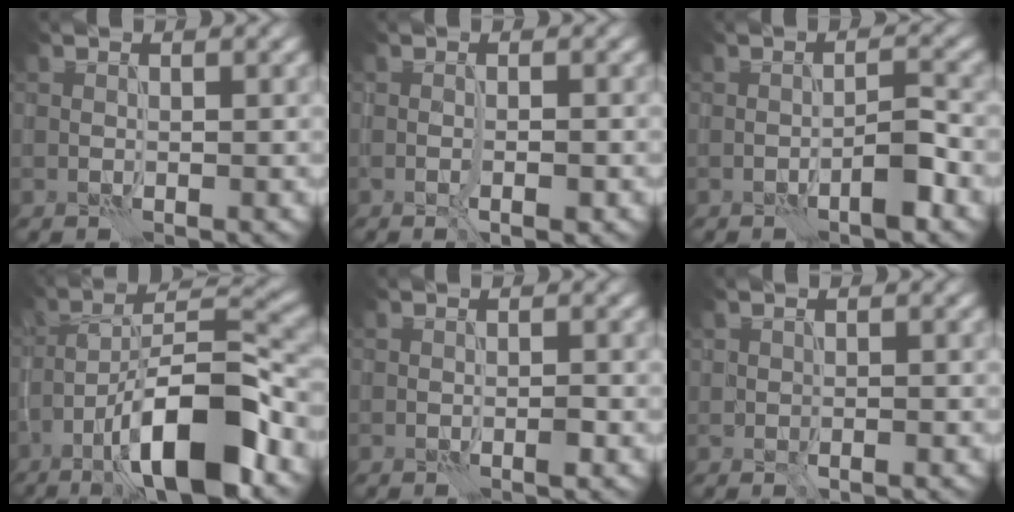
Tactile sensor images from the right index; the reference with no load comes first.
{"total": 1.4, "force": [-0.7, 0.1, 1.2], "torque": [-0.021, 0.004, -0.014]}
{"total": 2.4, "force": [-1.5, 0.4, 1.9], "torque": [-0.029, 0.012, -0.027]}
{"total": 11.8, "force": [-6.4, 3.2, 9.4], "torque": [-0.157, 0.016, -0.112]}
{"total": 0.6, "force": [-0.4, 0.0, 0.5], "torque": [-0.009, 0.002, -0.007]}
{"total": 0.9, "force": [-0.2, 0.5, 0.7], "torque": [-0.014, -0.003, 0.001]}